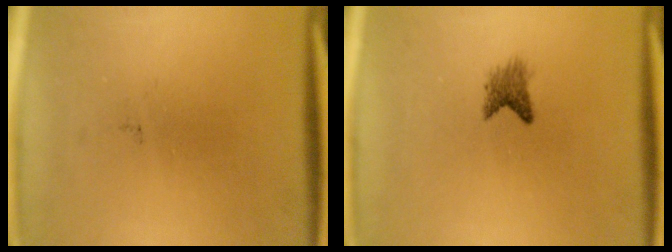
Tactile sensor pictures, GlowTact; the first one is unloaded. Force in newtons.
{"total": 2.1}